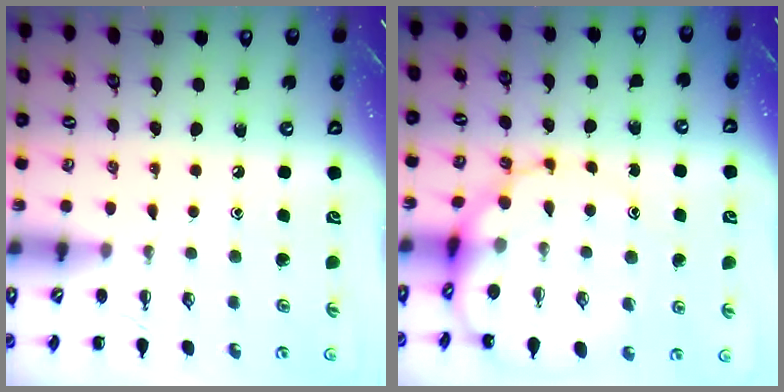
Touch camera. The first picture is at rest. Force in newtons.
{"total": 11.1, "press": 10.9, "slide": 2.1}